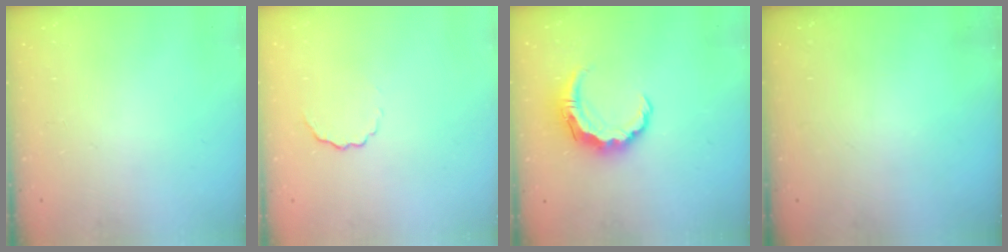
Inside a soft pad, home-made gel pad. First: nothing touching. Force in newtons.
{"total": 3.4, "press": 3.4, "slide": 0.7}
{"total": 7.0, "press": 7.0, "slide": 0.4}
{"total": 0.0}